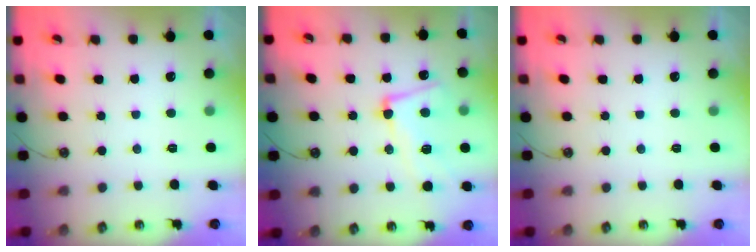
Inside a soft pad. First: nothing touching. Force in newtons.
{"total": 7.3, "press": 7.1, "slide": 1.8}
{"total": 0.0}